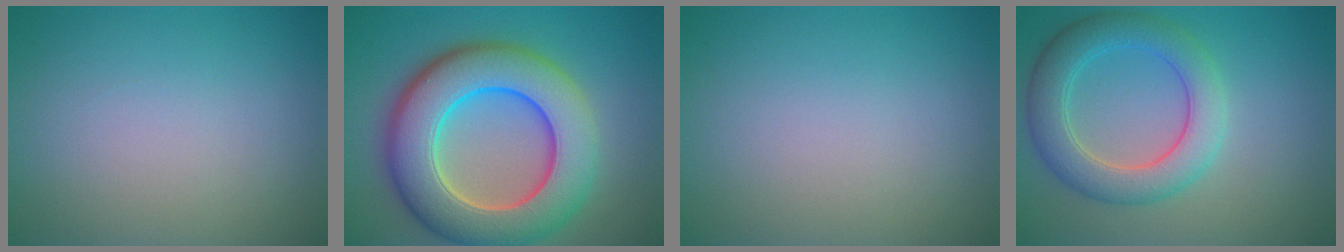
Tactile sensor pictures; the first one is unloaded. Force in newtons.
{"total": 11.7, "press": 11.7, "slide": 0.9}
{"total": 0.0}
{"total": 5.5, "press": 5.5, "slide": 0.2}